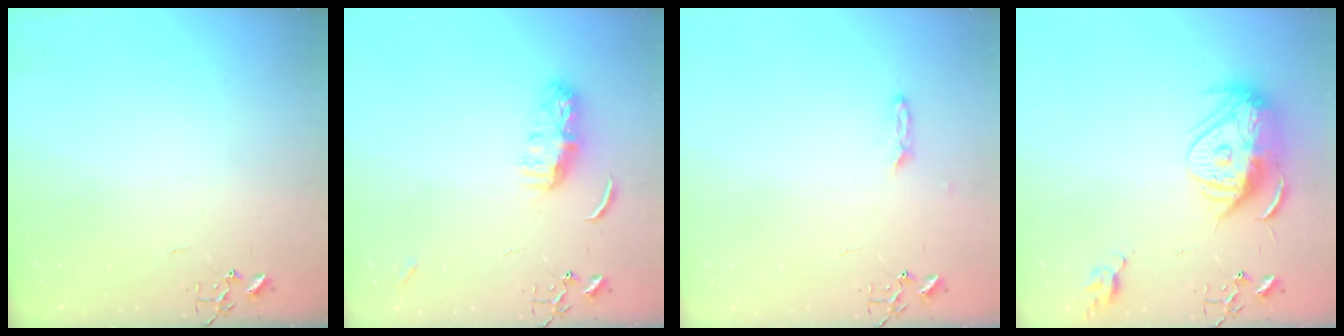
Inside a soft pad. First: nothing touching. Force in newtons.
{"total": 7.4, "press": 7.4, "slide": 0.5}
{"total": 2.3, "press": 2.2, "slide": 0.4}
{"total": 15.7, "press": 15.6, "slide": 1.9}